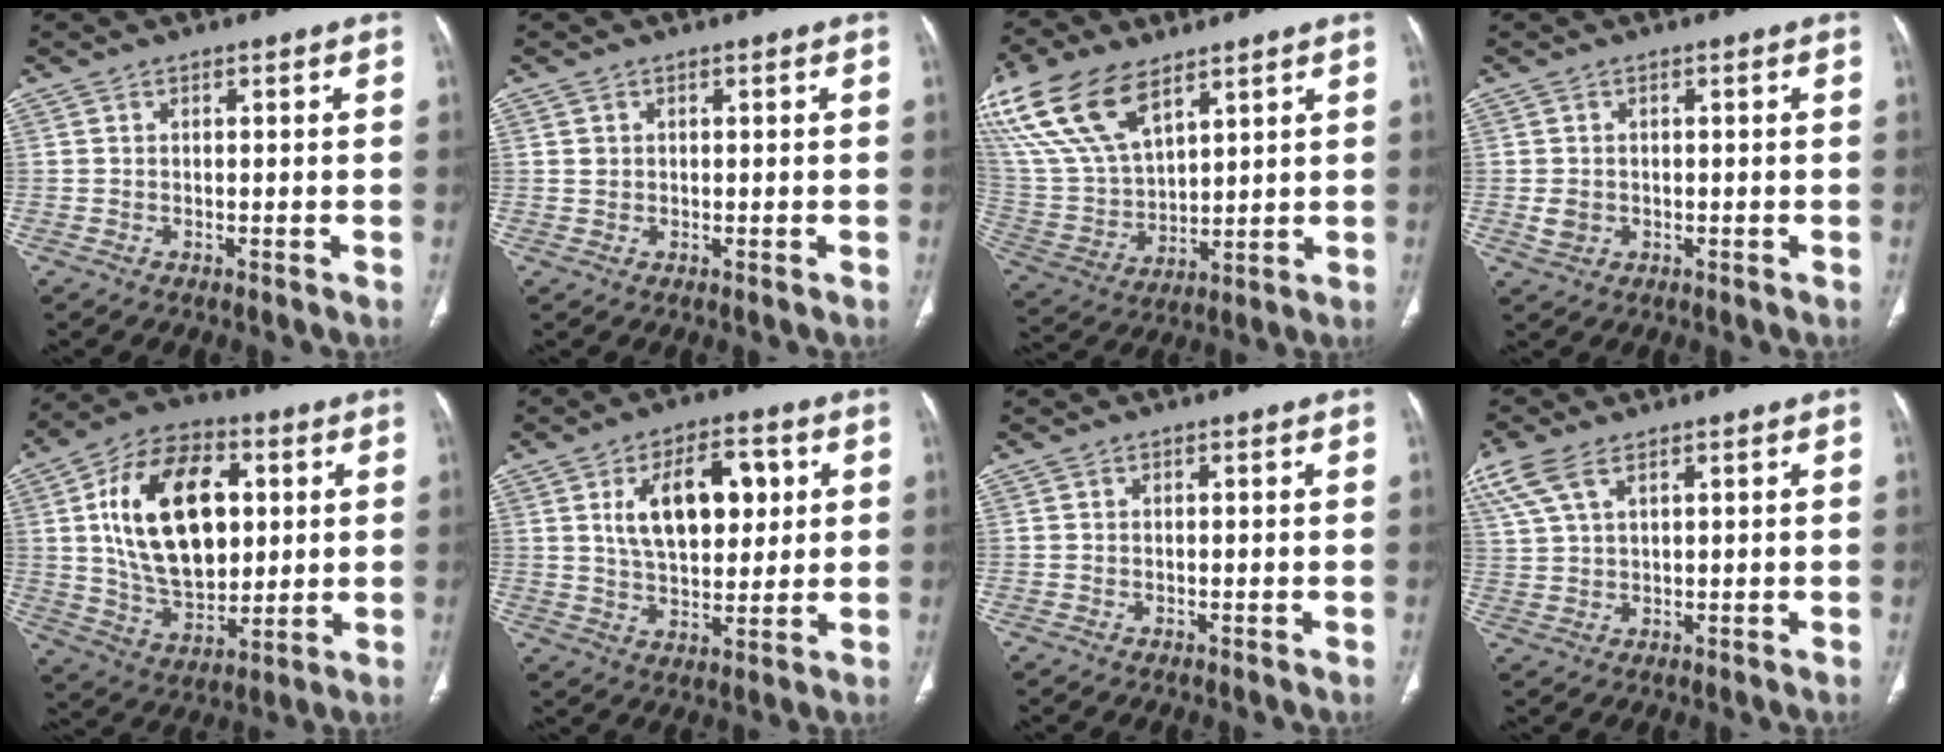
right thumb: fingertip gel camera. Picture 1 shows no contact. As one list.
[{"total": 1.1, "force": [0.3, 1.0, 0.4], "torque": [0.000, 0.001, 0.006]}, {"total": 20.0, "force": [11.7, 10.2, 12.7], "torque": [-0.265, -0.026, 0.236]}, {"total": 2.4, "force": [-0.3, 2.0, 1.3], "torque": [-0.018, 0.001, -0.001]}, {"total": 22.6, "force": [4.6, 13.8, 17.3], "torque": [-0.258, -0.008, 0.082]}, {"total": 14.1, "force": [3.9, 7.6, 11.2], "torque": [-0.151, -0.003, 0.068]}, {"total": 0.0}, {"total": 9.3, "force": [5.3, 4.5, 6.2], "torque": [-0.158, 0.007, 0.111]}]